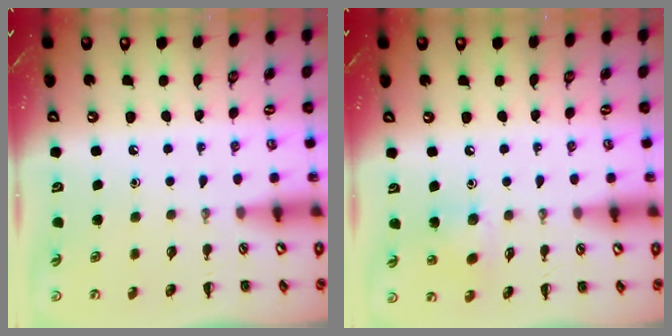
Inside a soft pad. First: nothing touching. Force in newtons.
{"total": 6.5, "press": 6.5, "slide": 0.6}